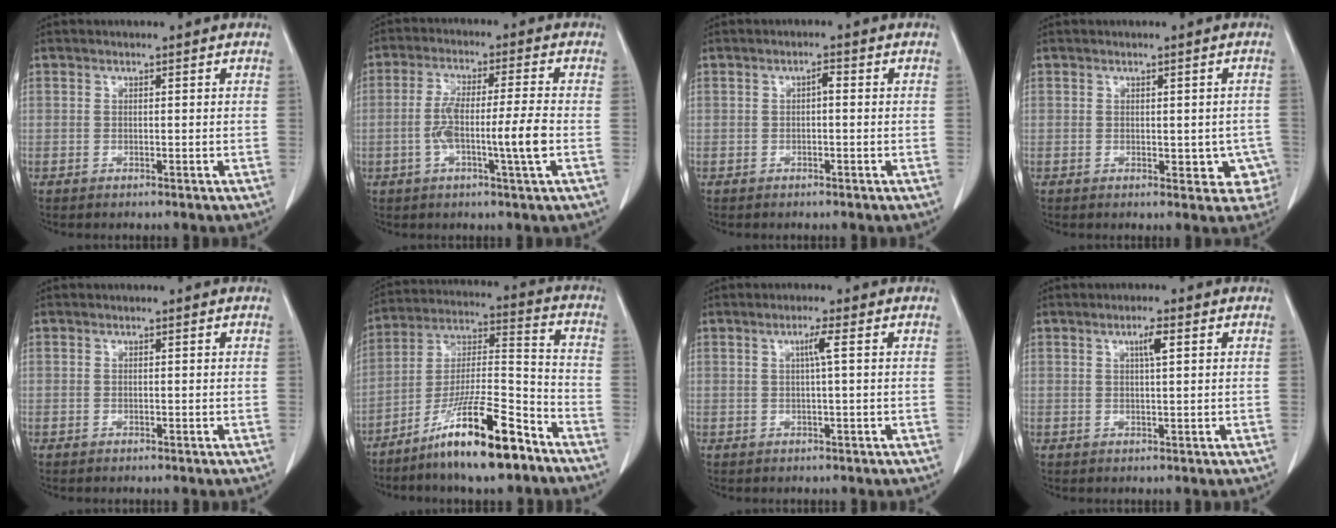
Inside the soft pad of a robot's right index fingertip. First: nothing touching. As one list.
[{"total": 8.9, "force": [-2.0, -0.1, 8.7], "torque": [-0.165, 0.003, -0.039]}, {"total": 1.3, "force": [0.1, 0.4, 1.2], "torque": [-0.019, 0.005, 0.001]}, {"total": 4.6, "force": [-0.7, 2.7, 3.6], "torque": [-0.016, 0.007, -0.002]}, {"total": 0.0}, {"total": 16.5, "force": [-11.2, 2.3, 12.0], "torque": [-0.224, -0.004, -0.198]}, {"total": 2.2, "force": [0.5, -0.5, 2.1], "torque": [-0.036, 0.001, 0.009]}, {"total": 2.5, "force": [1.0, 0.2, 2.3], "torque": [-0.038, 0.001, 0.016]}]